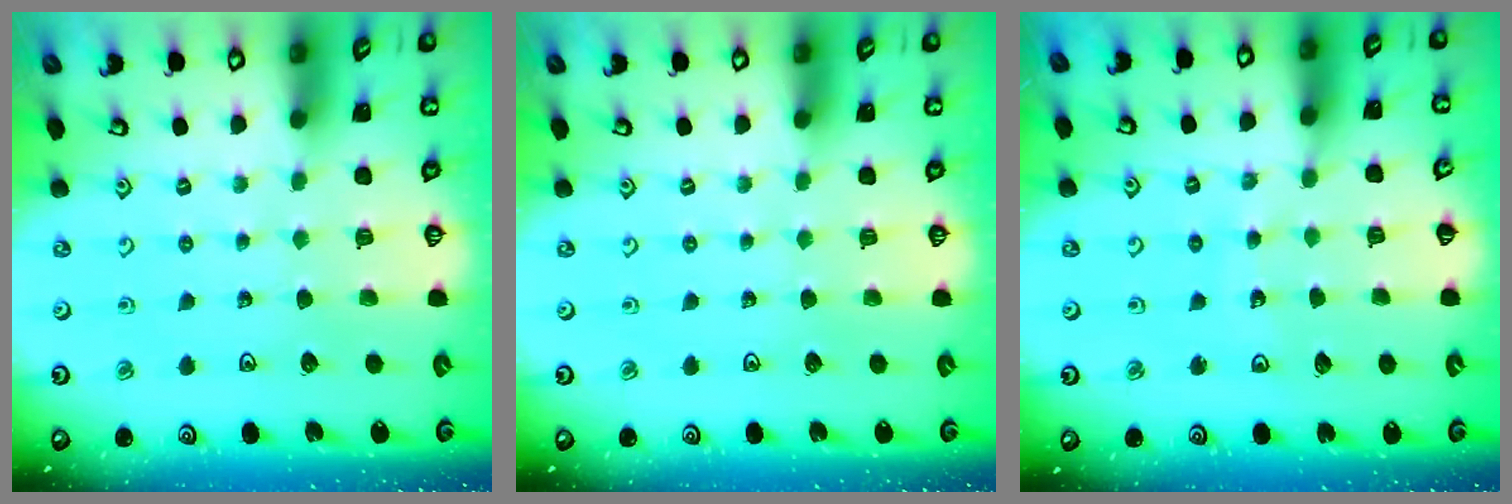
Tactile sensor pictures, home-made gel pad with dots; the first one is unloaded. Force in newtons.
{"total": 0.0}
{"total": 8.1, "press": 8.1, "slide": 0.9}